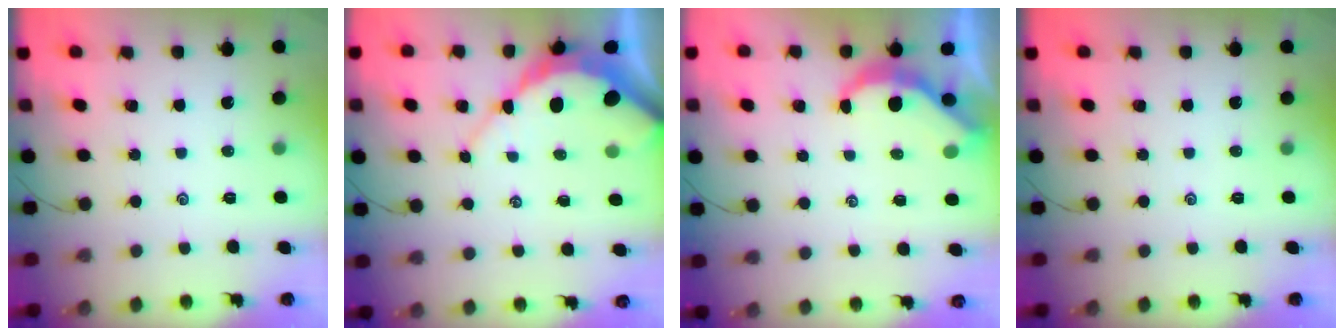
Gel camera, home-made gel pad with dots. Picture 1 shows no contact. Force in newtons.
{"total": 8.5, "press": 8.5, "slide": 0.7}
{"total": 4.2, "press": 4.1, "slide": 0.5}
{"total": 0.0}